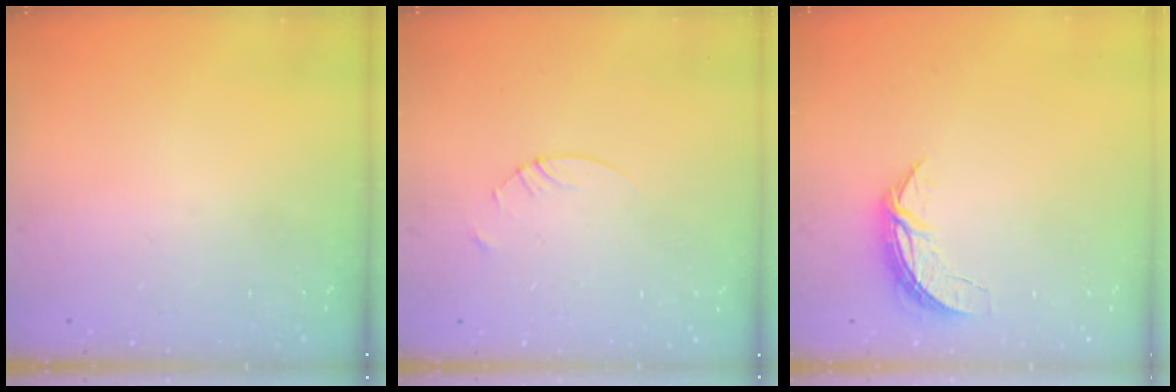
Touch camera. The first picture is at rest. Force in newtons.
{"total": 1.4, "press": 1.4, "slide": 0.2}
{"total": 5.5, "press": 5.5, "slide": 0.3}